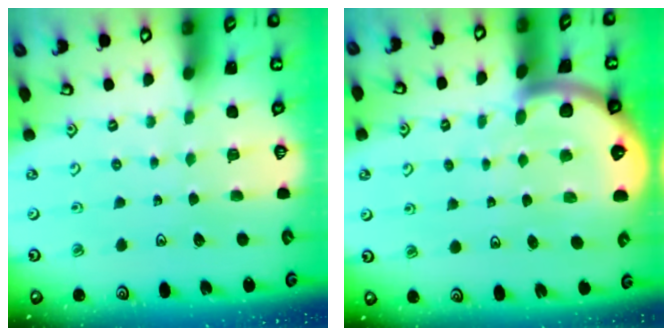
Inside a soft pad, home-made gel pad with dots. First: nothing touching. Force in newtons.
{"total": 5.4, "press": 5.4, "slide": 0.9}